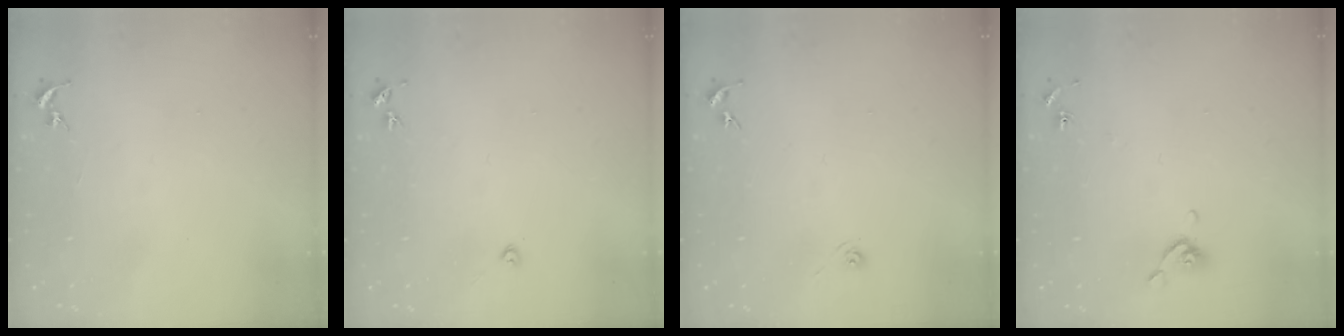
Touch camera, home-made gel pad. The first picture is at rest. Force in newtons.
{"total": 2.2, "press": 2.2, "slide": 0.3}
{"total": 3.2, "press": 2.6, "slide": 1.8}
{"total": 5.8, "press": 5.6, "slide": 1.7}